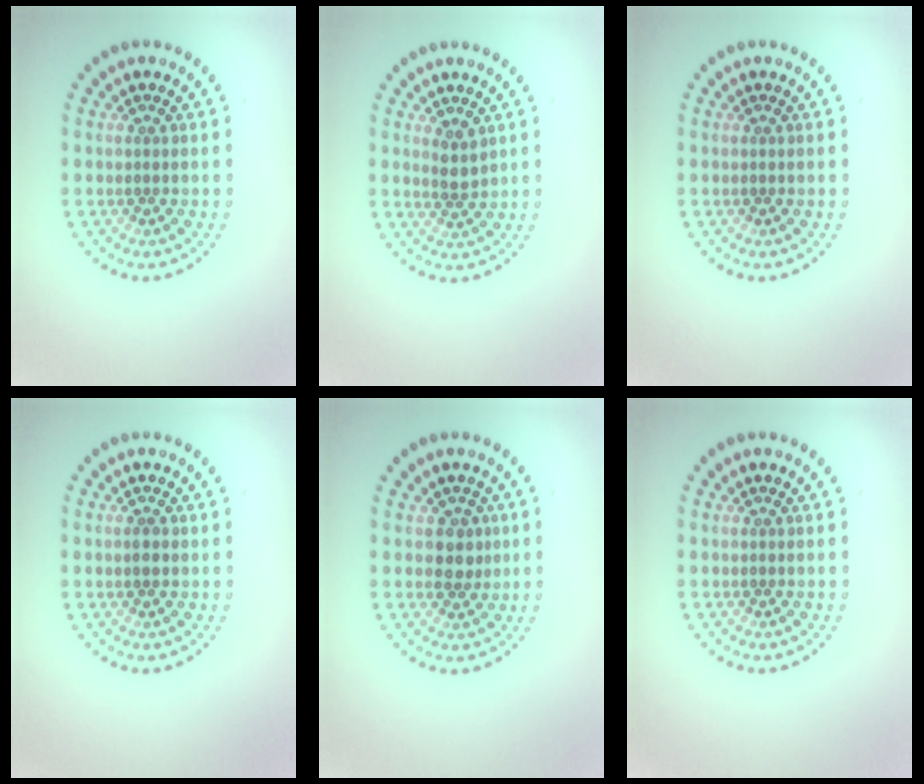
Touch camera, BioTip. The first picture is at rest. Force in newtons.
{"total": 1.7, "press": 1.4, "slide": 1.0}
{"total": 0.0}
{"total": 1.2, "press": 1.2, "slide": 0.2}
{"total": 2.2, "press": 2.0, "slide": 1.0}
{"total": 0.0}